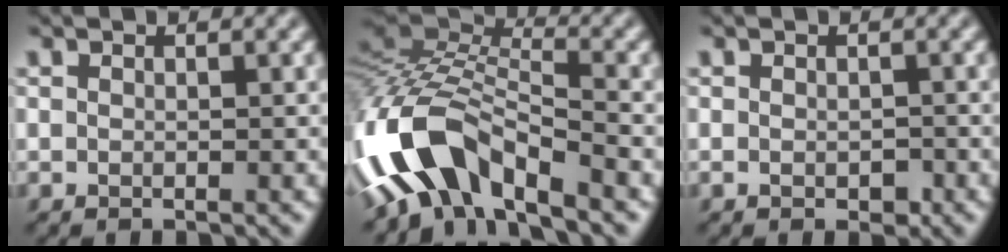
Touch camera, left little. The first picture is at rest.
{"total": 10.0, "force": [-5.6, 4.5, 7.0], "torque": [-0.124, 0.013, -0.115]}
{"total": 1.3, "force": [-0.6, 0.8, 0.9], "torque": [-0.016, -0.007, -0.008]}